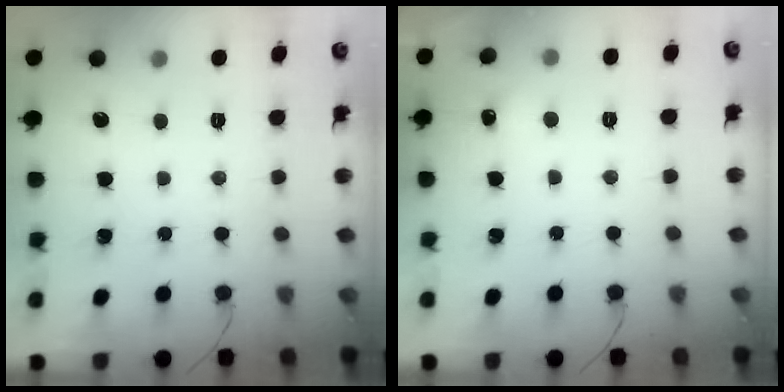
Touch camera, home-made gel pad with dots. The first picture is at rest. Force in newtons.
{"total": 4.8, "press": 4.7, "slide": 1.1}